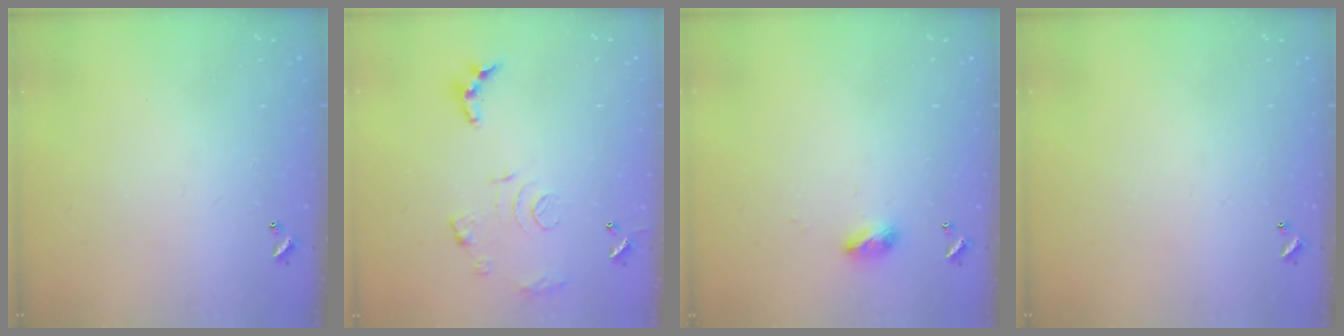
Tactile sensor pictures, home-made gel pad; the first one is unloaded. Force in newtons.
{"total": 11.6, "press": 11.5, "slide": 0.8}
{"total": 4.8, "press": 4.7, "slide": 0.7}
{"total": 0.0}